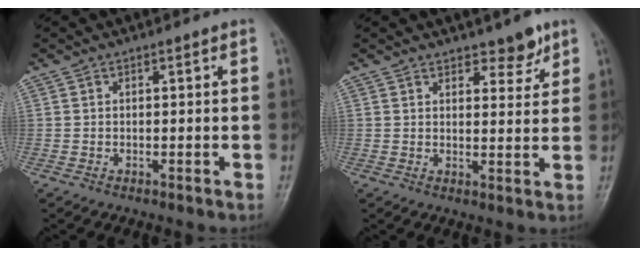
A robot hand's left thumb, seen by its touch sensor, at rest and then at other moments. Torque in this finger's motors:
{"motor_torque": [-0.27, -0.02, -0.24, -0.01, 0.01]}